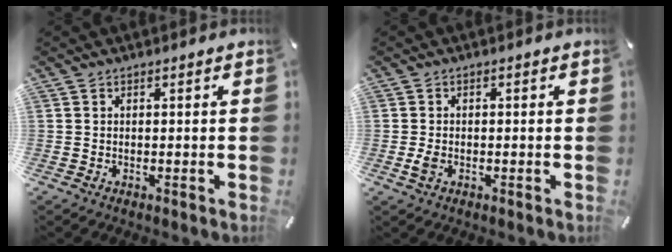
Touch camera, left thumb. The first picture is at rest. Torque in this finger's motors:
{"motor_torque": [0.21, 0.26, 0.18, 0.15, 0.01]}